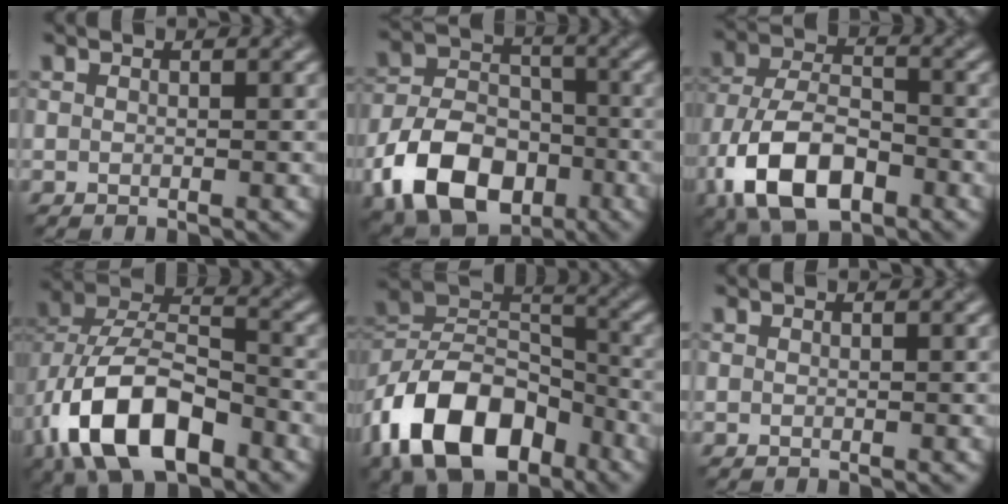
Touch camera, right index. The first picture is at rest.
{"total": 10.5, "force": [-4.8, 7.1, 6.1], "torque": [-0.118, -0.001, -0.094]}
{"total": 10.1, "force": [-4.8, 5.6, 7.0], "torque": [-0.146, 0.002, -0.094]}
{"total": 11.2, "force": [-4.7, 6.4, 7.9], "torque": [-0.151, 0.007, -0.084]}
{"total": 13.3, "force": [-6.4, 8.2, 8.3], "torque": [-0.158, 0.018, -0.132]}
{"total": 0.0}